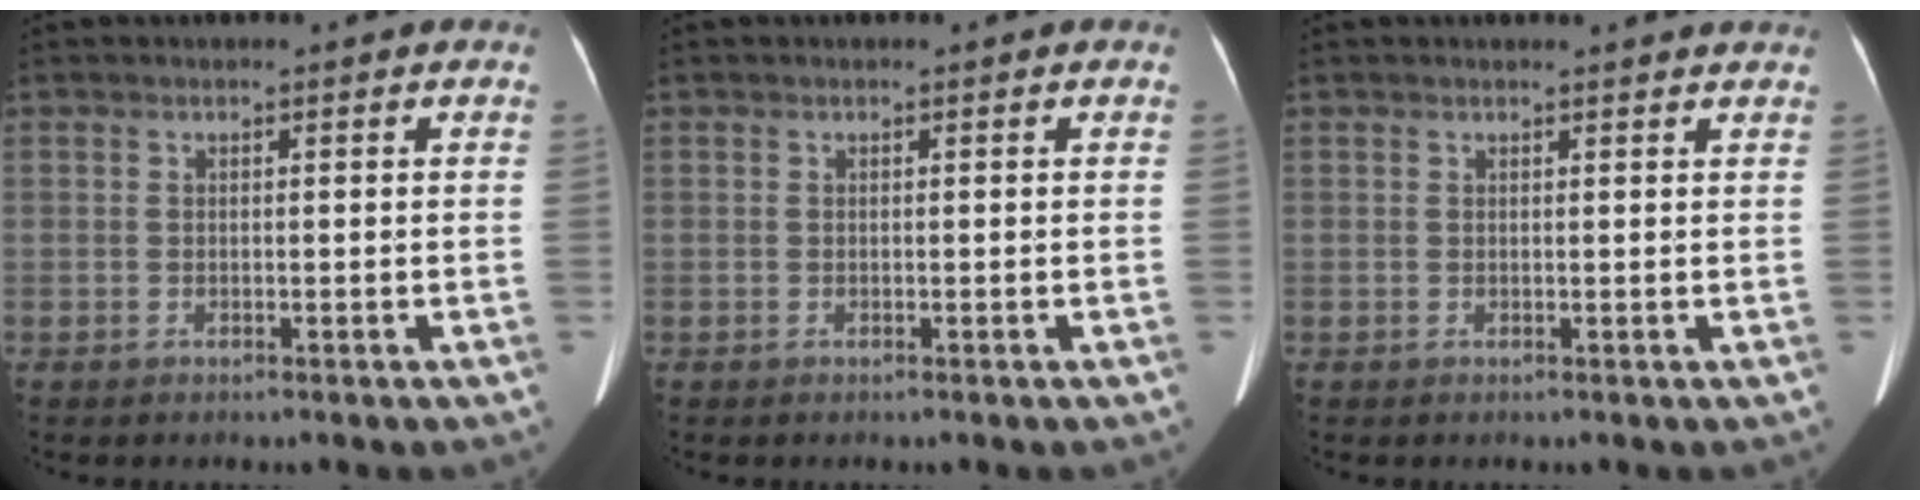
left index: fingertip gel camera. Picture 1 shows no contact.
{"total": 0.0}
{"total": 2.9, "force": [2.9, 0.0, 0.4], "torque": [-0.007, 0.002, 0.022]}